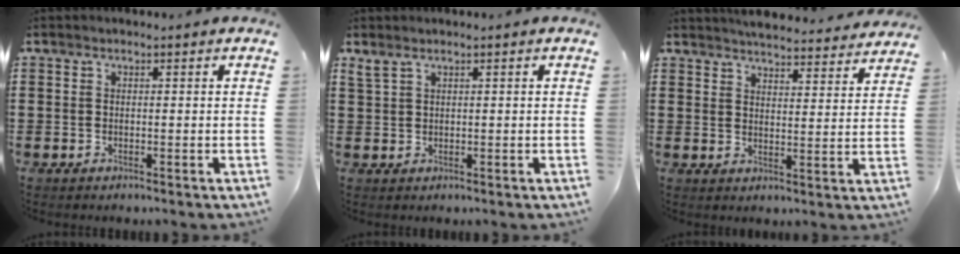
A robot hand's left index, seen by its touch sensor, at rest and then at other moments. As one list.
[{"total": 1.4, "force": [1.0, 0.5, 0.9], "torque": [-0.021, 0.002, 0.019]}, {"total": 4.3, "force": [4.3, 0.0, 0.3], "torque": [-0.016, -0.029, 0.074]}]